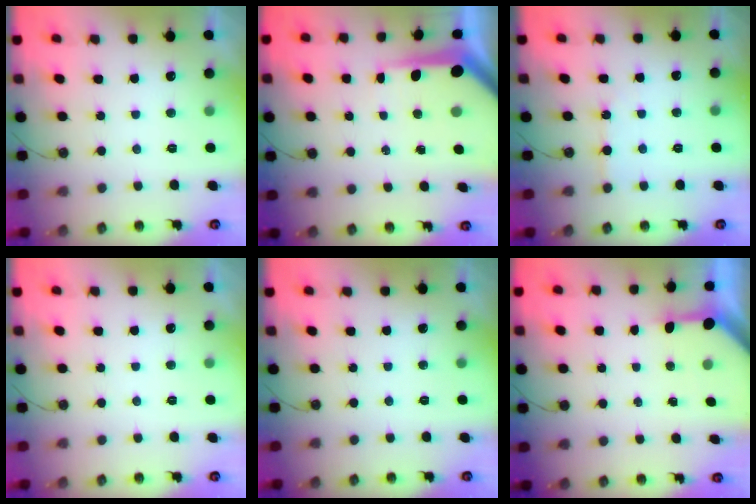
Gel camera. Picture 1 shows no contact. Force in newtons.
{"total": 8.0, "press": 8.0, "slide": 0.9}
{"total": 3.4, "press": 3.4, "slide": 0.5}
{"total": 0.0}
{"total": 0.0}
{"total": 3.2, "press": 3.2, "slide": 0.4}